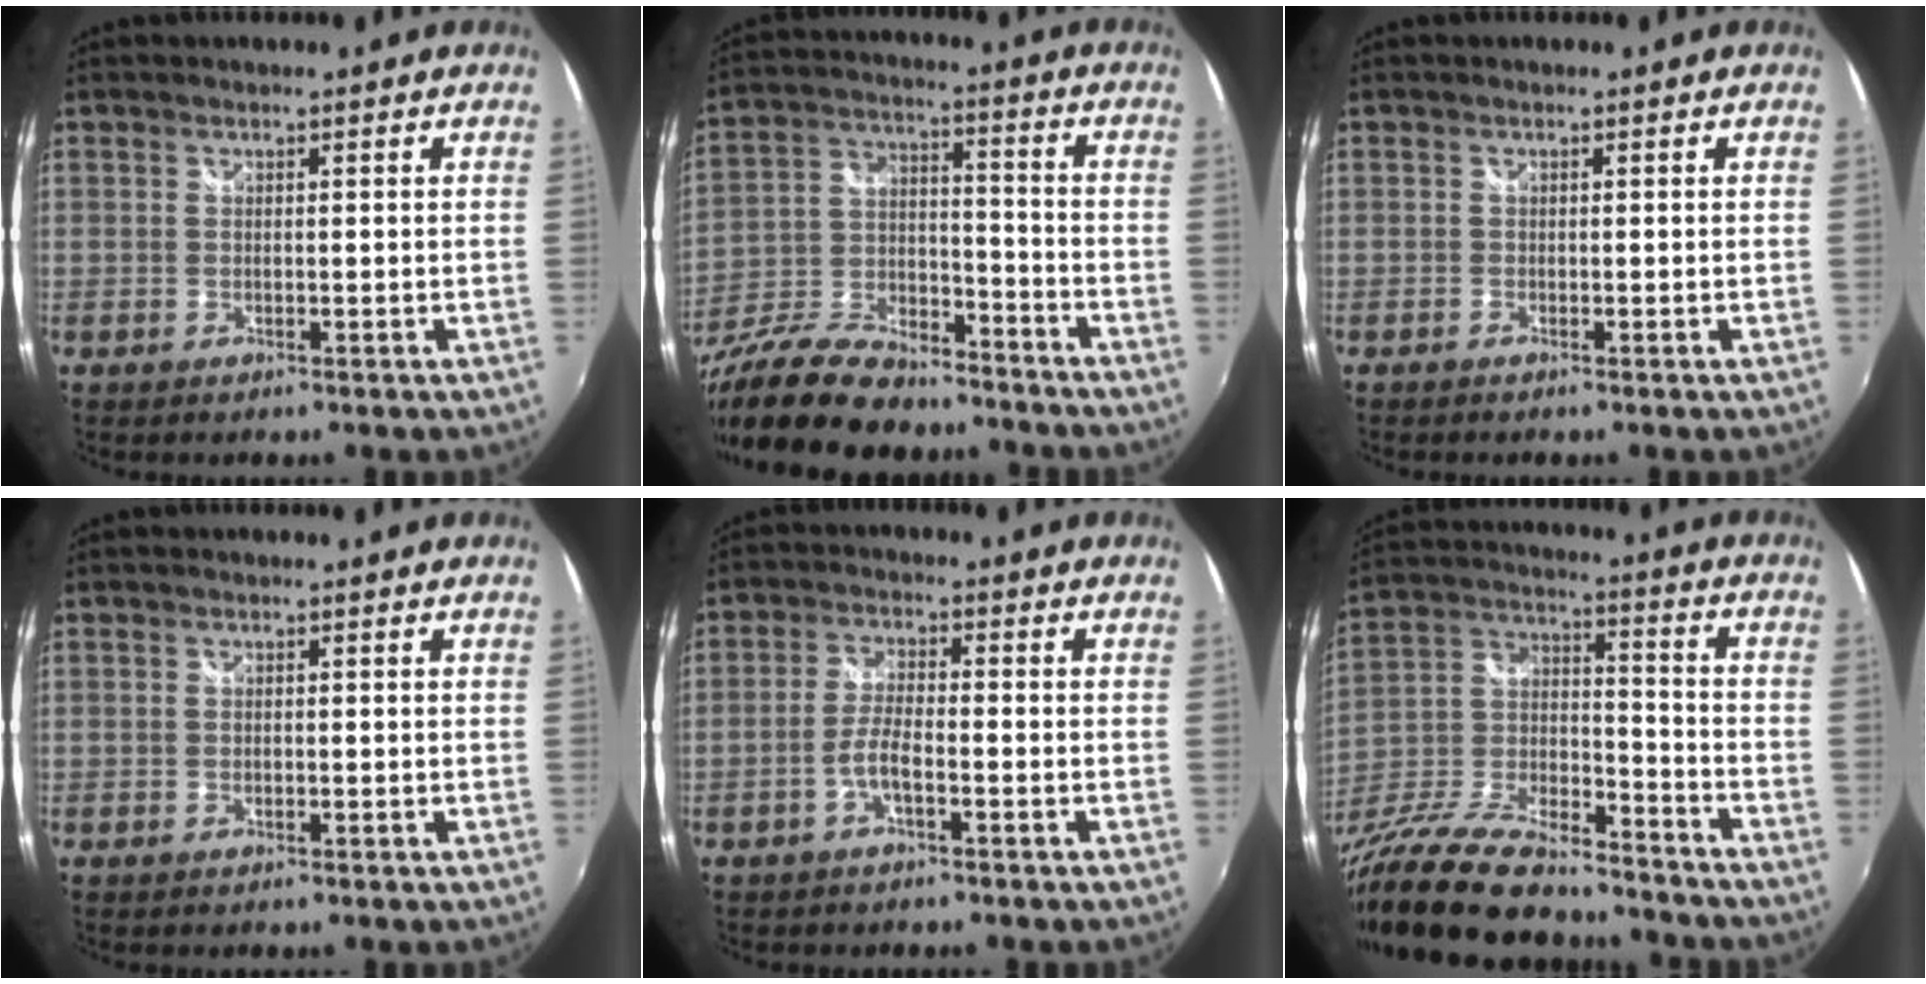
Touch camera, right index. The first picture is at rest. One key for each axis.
{"total": 23.0, "fx": -17.3, "fy": 9.3, "fz": 11.9, "tx": -0.259, "ty": -0.008, "tz": -0.292}
{"total": 0.6, "fx": -0.5, "fy": 0.2, "fz": 0.1, "tx": -0.004, "ty": -0.003, "tz": -0.013}
{"total": 0.6, "fx": -0.3, "fy": 0.4, "fz": 0.3, "tx": -0.005, "ty": -0.001, "tz": -0.005}
{"total": 4.1, "fx": -2.1, "fy": 1.0, "fz": 3.4, "tx": -0.076, "ty": 0.004, "tz": -0.041}
{"total": 22.7, "fx": -16.3, "fy": 9.0, "fz": 13.1, "tx": -0.268, "ty": -0.006, "tz": -0.270}